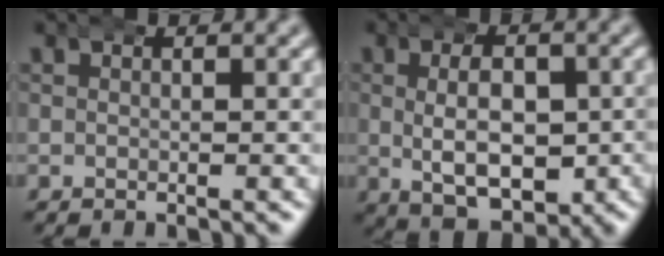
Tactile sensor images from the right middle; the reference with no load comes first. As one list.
[{"total": 8.4, "force": [-1.6, 5.0, 6.6], "torque": [-0.089, -0.009, -0.021]}]